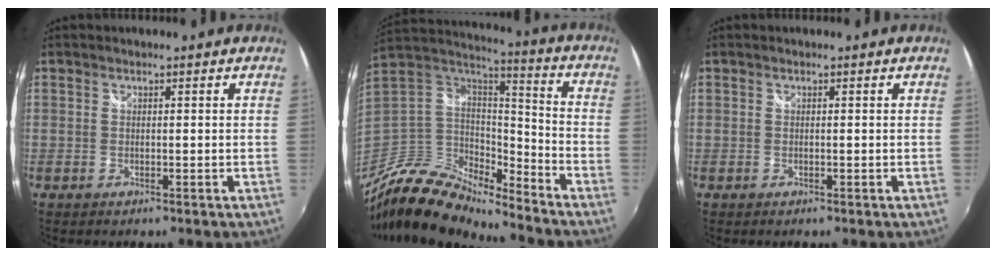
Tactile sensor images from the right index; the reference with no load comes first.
{"total": 17.2, "force": [-13.5, 6.5, 8.5], "torque": [-0.187, -0.008, -0.255]}
{"total": 0.0}